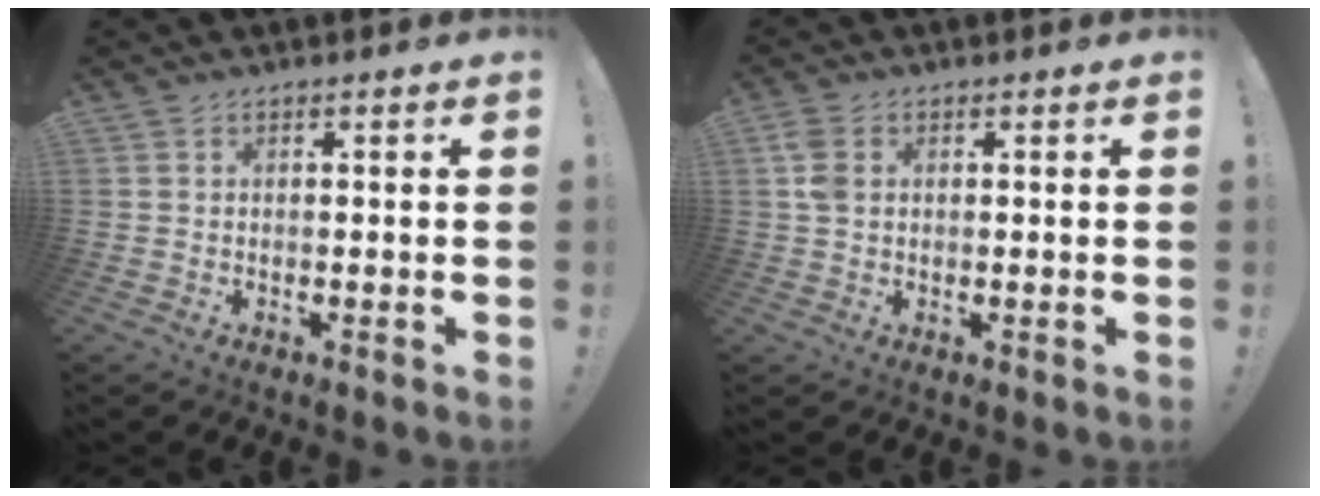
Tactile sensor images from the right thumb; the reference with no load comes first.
{"total": 4.6, "force": [1.3, 3.1, 3.1], "torque": [-0.070, 0.001, 0.024]}